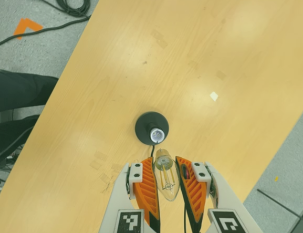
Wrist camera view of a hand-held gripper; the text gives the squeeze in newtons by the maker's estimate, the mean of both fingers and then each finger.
{"total": 18.6, "left": 20.5, "right": 16.8}